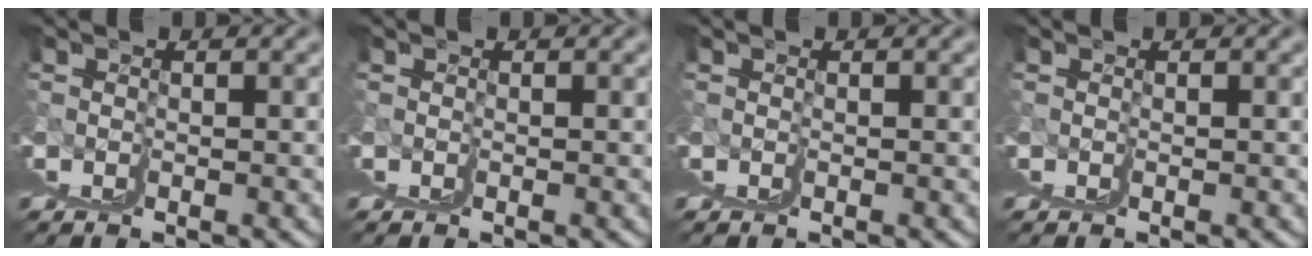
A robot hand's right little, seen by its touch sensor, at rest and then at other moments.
{"total": 0.0}
{"total": 0.0}
{"total": 0.0}